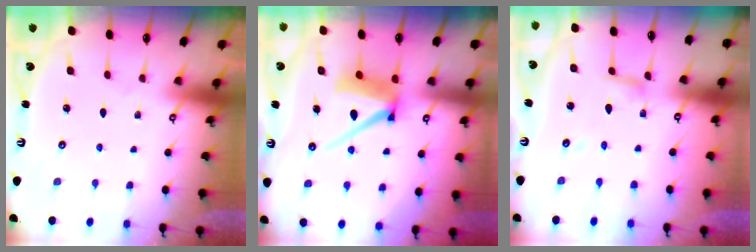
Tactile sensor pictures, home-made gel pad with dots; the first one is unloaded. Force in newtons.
{"total": 9.9, "press": 9.9, "slide": 1.2}
{"total": 5.2, "press": 5.2, "slide": 0.3}